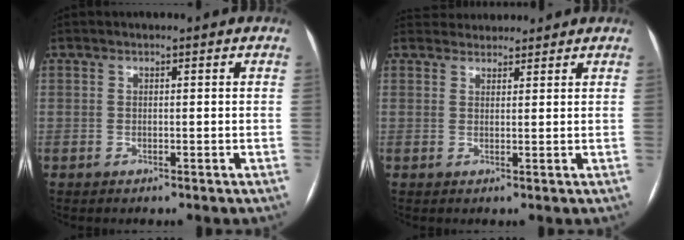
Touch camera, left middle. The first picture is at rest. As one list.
[{"total": 4.3, "force": [4.1, 1.3, 0.0], "torque": [0.001, 0.028, 0.062]}]